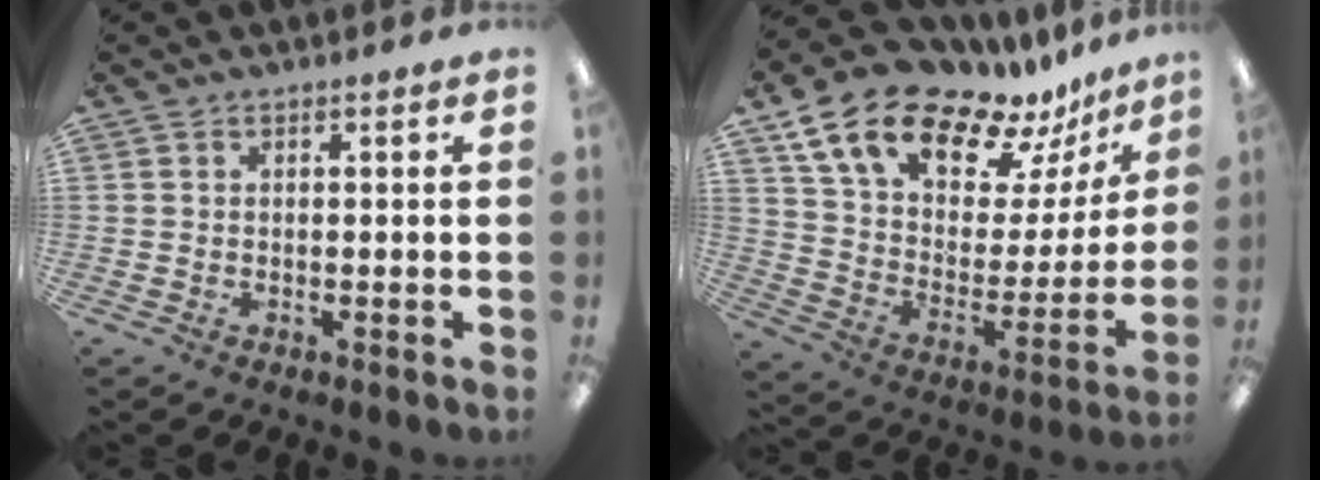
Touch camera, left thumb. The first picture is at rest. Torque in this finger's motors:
{"motor_torque": [1.74, 1.74, 1.41, -1.36, 0.12]}